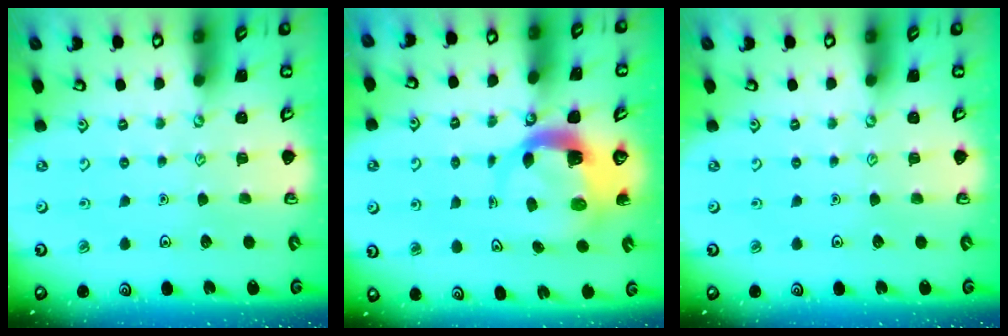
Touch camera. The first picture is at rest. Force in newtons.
{"total": 5.2, "press": 5.1, "slide": 0.6}
{"total": 0.0}